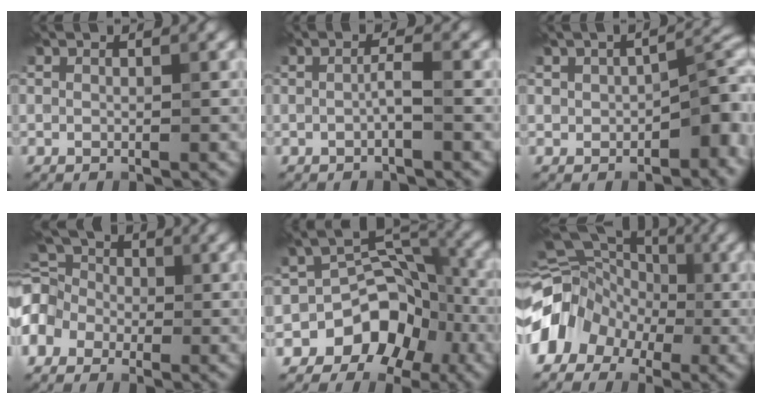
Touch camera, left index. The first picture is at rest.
{"total": 1.2, "force": [-0.3, -0.2, 1.1], "torque": [-0.022, 0.008, -0.005]}
{"total": 6.6, "force": [-0.9, 3.9, 5.2], "torque": [-0.057, 0.010, -0.018]}
{"total": 7.7, "force": [-0.7, 5.9, 4.8], "torque": [-0.111, 0.026, -0.045]}
{"total": 6.7, "force": [-3.4, 4.8, 3.2], "torque": [-0.025, 0.024, -0.059]}
{"total": 7.1, "force": [-2.4, 5.7, 3.6], "torque": [-0.046, 0.014, -0.050]}